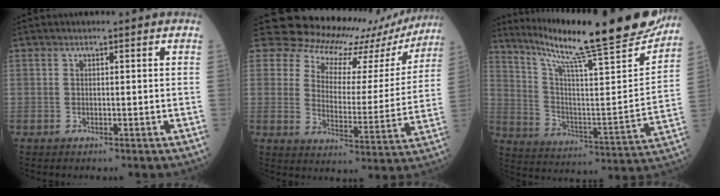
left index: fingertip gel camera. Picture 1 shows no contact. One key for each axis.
{"total": 18.1, "fx": 16.4, "fy": 6.6, "fz": 4.2, "tx": -0.044, "ty": -0.042, "tz": 0.190}
{"total": 26.7, "fx": 22.7, "fy": 1.1, "fz": 14.0, "tx": -0.234, "ty": -0.056, "tz": 0.327}